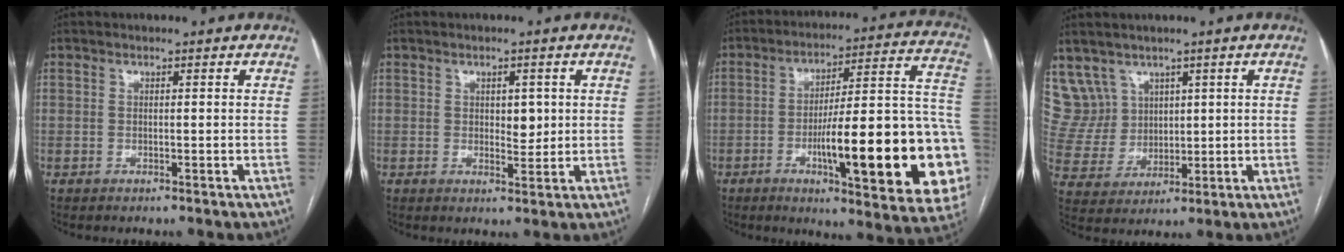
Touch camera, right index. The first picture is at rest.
{"total": 3.1, "force": [0.6, 1.6, 2.5], "torque": [-0.033, -0.004, 0.011]}
{"total": 27.7, "force": [-6.6, 3.7, 26.6], "torque": [-0.279, 0.003, -0.091]}
{"total": 7.7, "force": [4.8, 6.0, 0.0], "torque": [-0.010, 0.027, 0.114]}